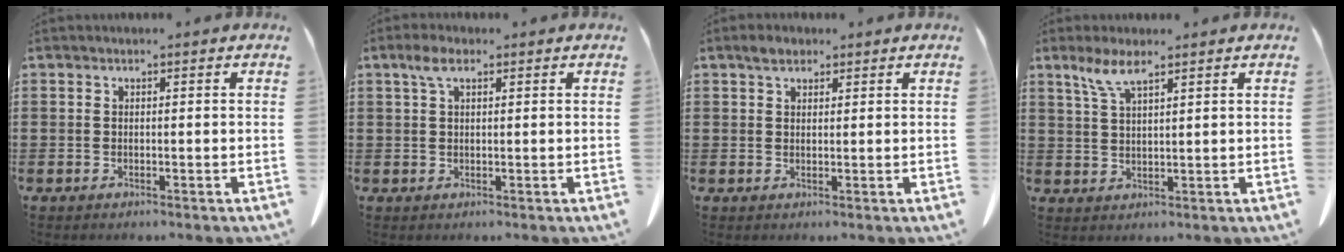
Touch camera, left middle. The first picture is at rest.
{"total": 3.1, "force": [1.5, 1.1, 2.5], "torque": [-0.056, 0.005, 0.026]}
{"total": 2.3, "force": [1.7, 1.1, 1.0], "torque": [-0.017, 0.001, 0.031]}
{"total": 4.7, "force": [3.1, 0.8, 3.4], "torque": [-0.076, 0.002, 0.056]}